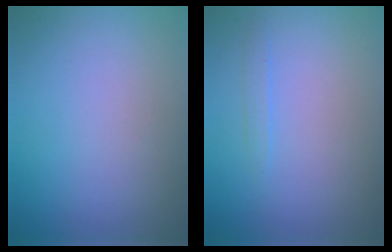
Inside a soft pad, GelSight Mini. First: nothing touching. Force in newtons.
{"total": 0.7, "press": 0.7, "slide": 0.1}